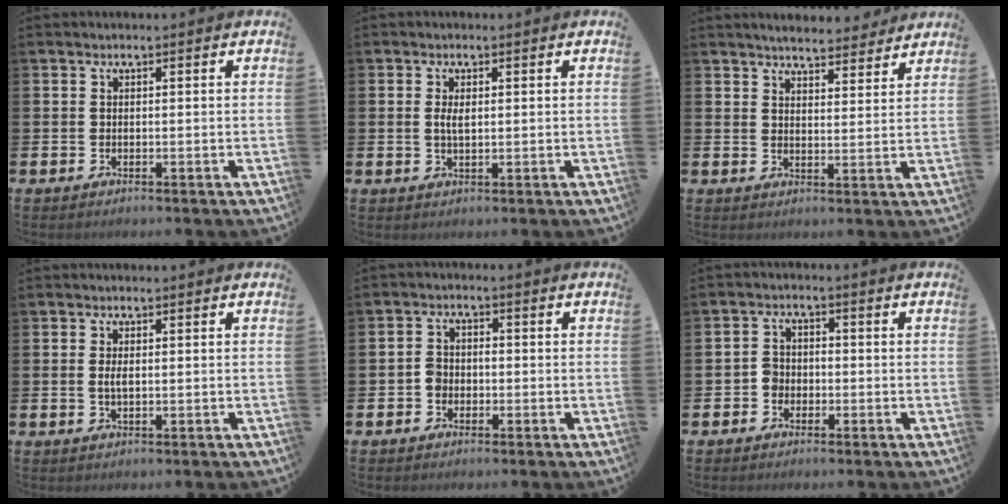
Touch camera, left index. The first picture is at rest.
{"total": 2.1, "force": [0.3, 0.9, 1.9], "torque": [-0.024, -0.001, 0.000]}
{"total": 4.6, "force": [4.6, 0.6, 0.4], "torque": [-0.007, -0.031, 0.078]}
{"total": 1.6, "force": [0.1, 0.7, 1.5], "torque": [-0.023, 0.001, -0.002]}
{"total": 2.2, "force": [-0.8, 1.9, 0.9], "torque": [-0.012, 0.004, -0.020]}
{"total": 2.4, "force": [-1.2, 2.0, 0.5], "torque": [-0.007, 0.004, -0.031]}